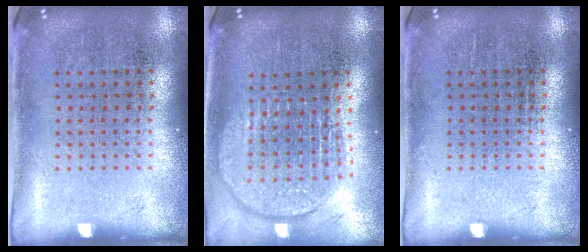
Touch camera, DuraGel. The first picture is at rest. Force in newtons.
{"total": 1.9, "press": 1.6, "slide": 1.0}
{"total": 0.0}